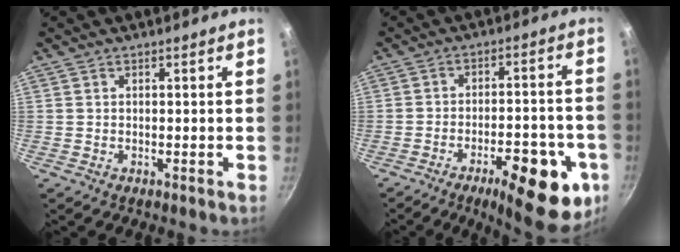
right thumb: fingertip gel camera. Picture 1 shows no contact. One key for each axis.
{"total": 17.5, "fx": -7.9, "fy": 6.6, "fz": 14.2, "tx": -0.151, "ty": 0.024, "tz": -0.102}